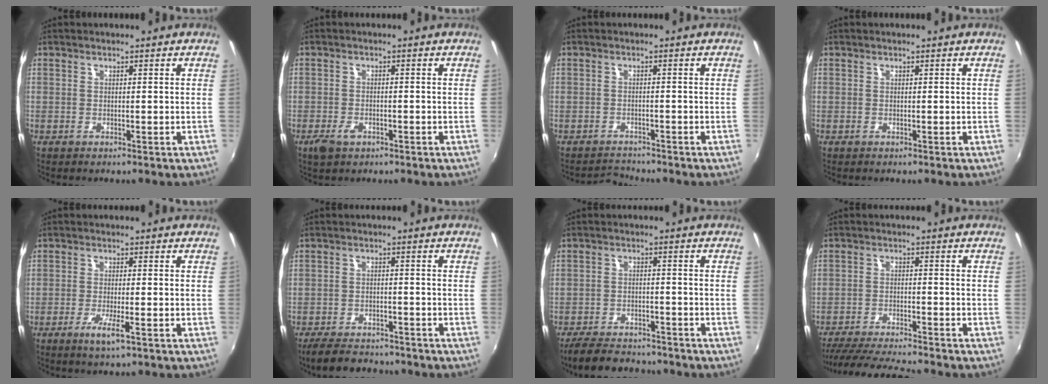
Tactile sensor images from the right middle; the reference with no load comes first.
{"total": 3.6, "force": [-2.2, 1.9, 2.2], "torque": [-0.052, -0.007, -0.042]}
{"total": 2.5, "force": [-2.4, 0.4, -0.5], "torque": [-0.003, 0.003, -0.047]}
{"total": 0.0}
{"total": 4.2, "force": [-2.2, 0.2, 3.5], "torque": [-0.075, -0.011, -0.043]}
{"total": 9.1, "force": [-7.8, 3.1, 3.4], "torque": [-0.092, -0.013, -0.124]}
{"total": 11.1, "force": [-9.6, 3.7, 4.2], "torque": [-0.107, -0.012, -0.149]}
{"total": 12.4, "force": [-11.3, 0.6, 5.1], "torque": [-0.120, -0.017, -0.192]}